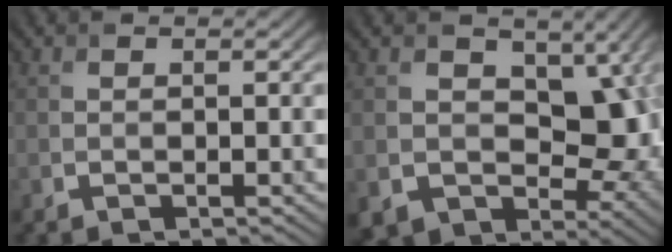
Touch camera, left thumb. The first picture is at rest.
{"total": 11.2, "force": [0.5, 8.5, 7.3], "torque": [-0.138, -0.040, 0.008]}